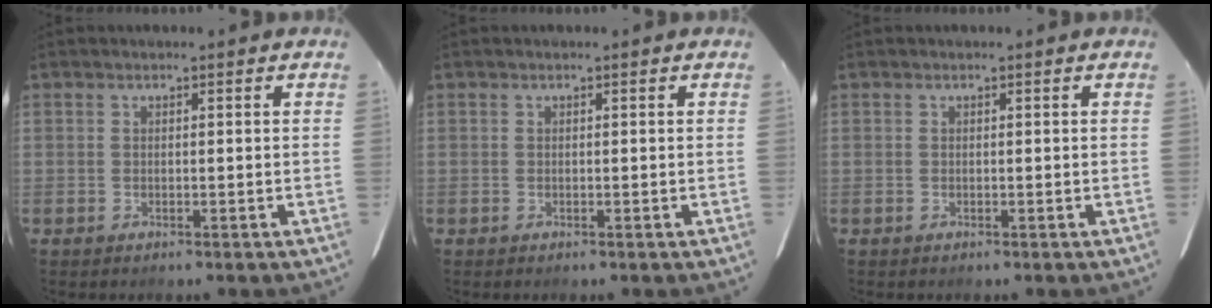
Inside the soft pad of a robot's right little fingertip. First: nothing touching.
{"total": 0.0}
{"total": 0.0}